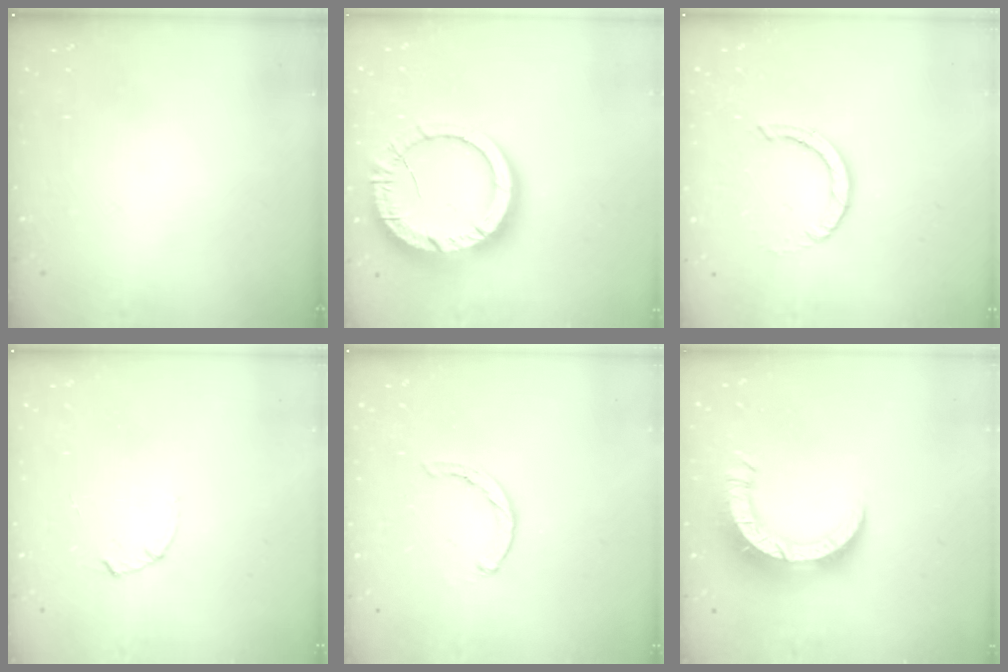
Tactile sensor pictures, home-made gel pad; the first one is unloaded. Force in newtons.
{"total": 16.2, "press": 16.2, "slide": 1.5}
{"total": 3.9, "press": 3.8, "slide": 0.4}
{"total": 1.7, "press": 1.6, "slide": 0.3}
{"total": 1.1, "press": 1.1, "slide": 0.2}
{"total": 14.4, "press": 14.3, "slide": 1.5}